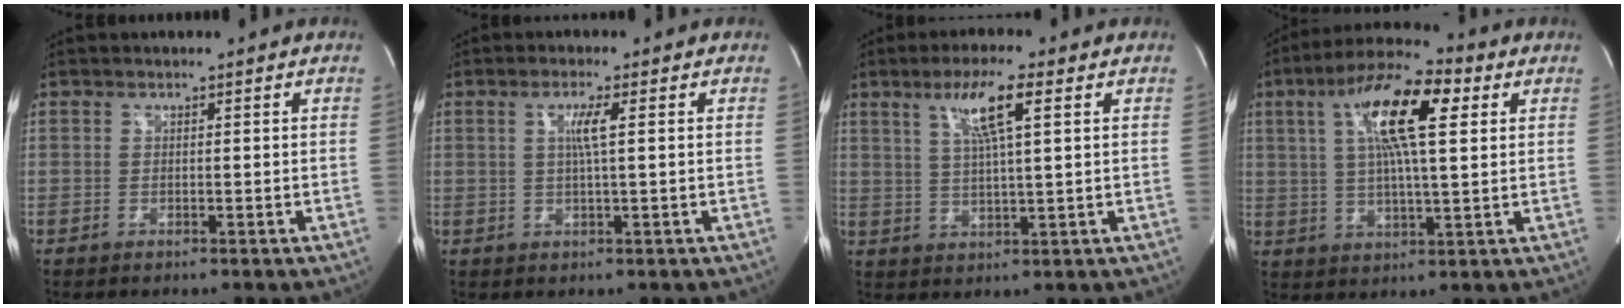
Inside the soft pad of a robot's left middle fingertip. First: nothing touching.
{"total": 3.3, "force": [0.8, -0.4, 3.2], "torque": [-0.065, -0.005, 0.014]}
{"total": 7.5, "force": [3.4, 0.0, 6.7], "torque": [-0.128, 0.000, 0.062]}
{"total": 14.2, "force": [4.8, 2.7, 13.1], "torque": [-0.246, 0.022, 0.080]}